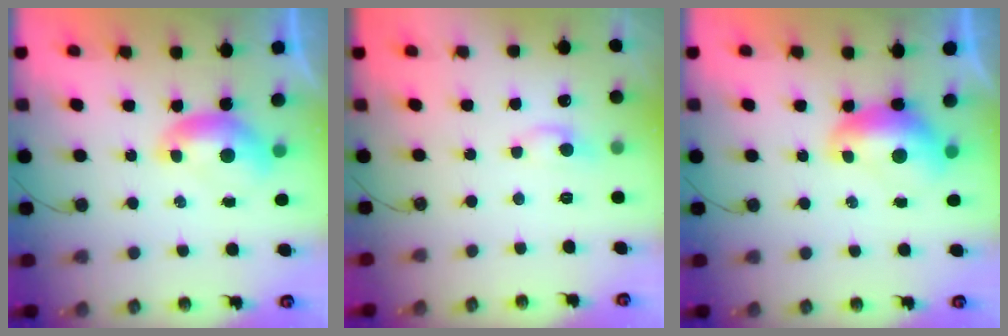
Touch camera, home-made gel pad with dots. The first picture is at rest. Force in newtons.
{"total": 1.0, "press": 0.9, "slide": 0.5}
{"total": 1.6, "press": 1.4, "slide": 0.6}